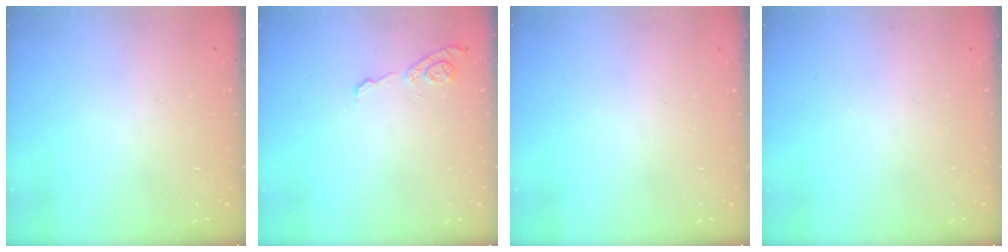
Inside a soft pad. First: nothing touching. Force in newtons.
{"total": 7.6, "press": 7.5, "slide": 0.8}
{"total": 0.0}
{"total": 0.0}